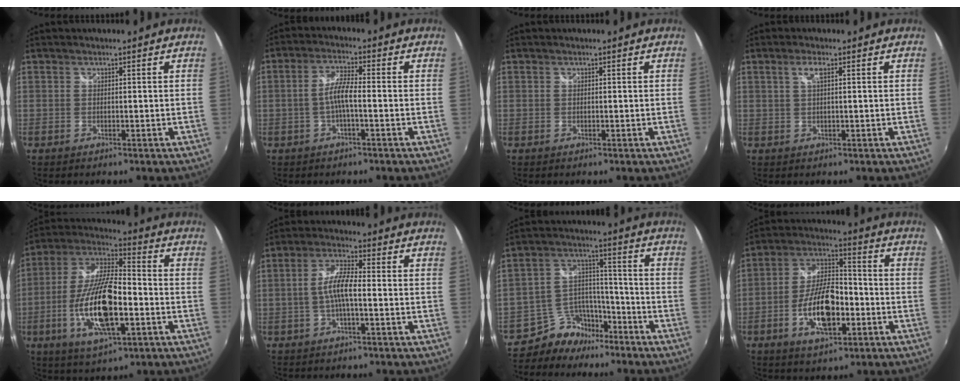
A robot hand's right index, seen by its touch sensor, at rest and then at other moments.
{"total": 4.4, "force": [-1.3, 0.5, 4.2], "torque": [-0.086, 0.007, -0.024]}
{"total": 0.0}
{"total": 2.0, "force": [0.7, 0.1, 1.9], "torque": [-0.035, 0.003, 0.011]}
{"total": 18.5, "force": [-5.3, 6.2, 16.5], "torque": [-0.339, -0.012, -0.098]}
{"total": 6.0, "force": [-1.2, 1.2, 5.8], "torque": [-0.118, 0.010, -0.022]}
{"total": 9.0, "force": [-7.2, 5.1, 2.0], "torque": [-0.042, 0.041, -0.120]}
{"total": 13.6, "force": [-4.4, 6.1, 11.3], "torque": [-0.222, 0.011, -0.073]}